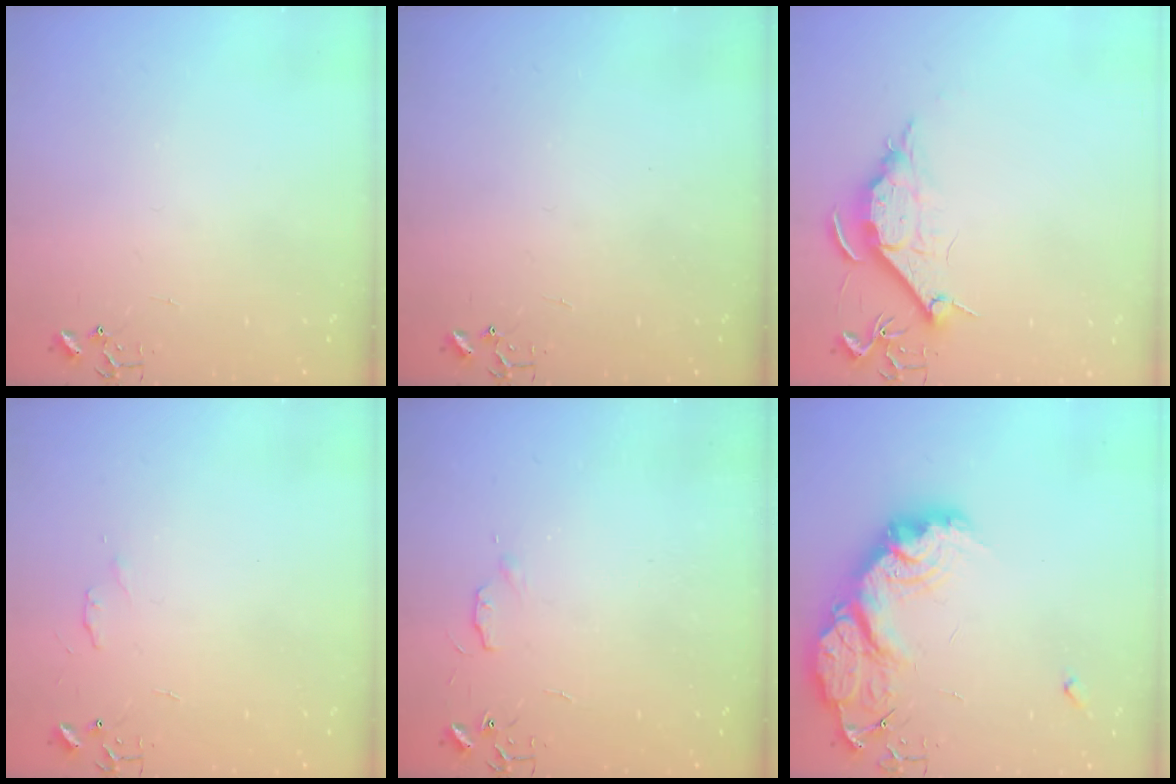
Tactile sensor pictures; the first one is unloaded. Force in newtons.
{"total": 0.0}
{"total": 9.3, "press": 9.2, "slide": 1.0}
{"total": 4.1, "press": 4.1, "slide": 0.7}
{"total": 4.6, "press": 4.6, "slide": 0.7}
{"total": 25.2, "press": 25.1, "slide": 2.0}